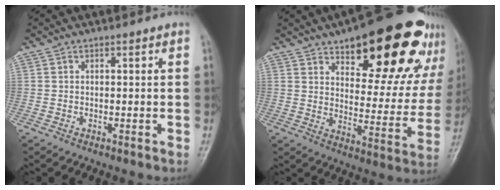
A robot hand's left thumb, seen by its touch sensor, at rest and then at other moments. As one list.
[{"total": 25.4, "force": [15.6, 10.0, 17.4], "torque": [-0.186, -0.056, 0.217]}]